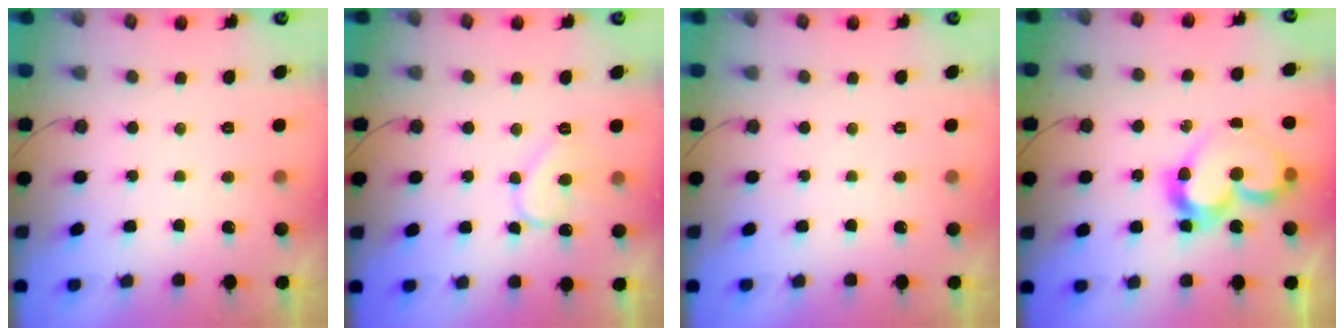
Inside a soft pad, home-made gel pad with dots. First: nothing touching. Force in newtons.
{"total": 9.8, "press": 9.7, "slide": 0.9}
{"total": 0.0}
{"total": 13.7, "press": 13.5, "slide": 2.7}